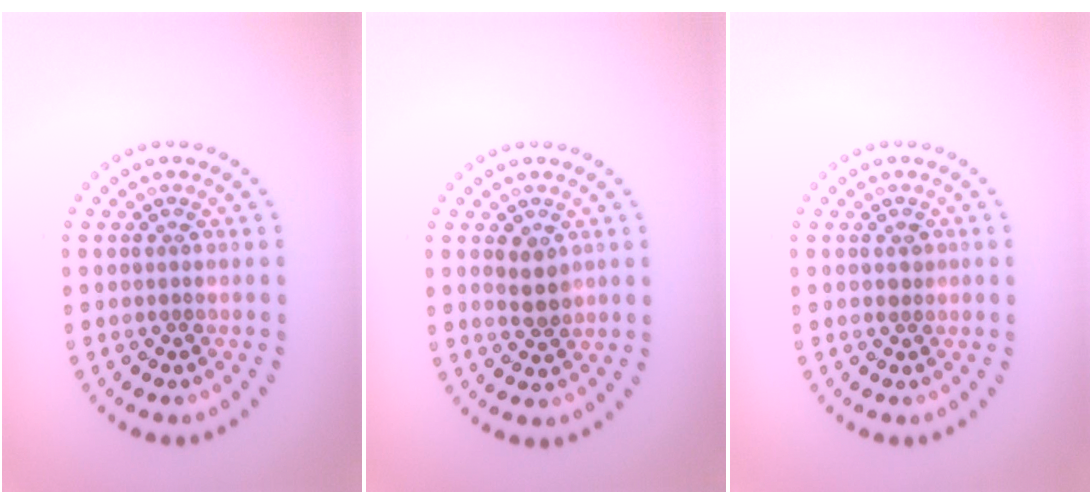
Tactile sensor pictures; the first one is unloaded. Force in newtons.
{"total": 1.7, "press": 1.6, "slide": 0.6}
{"total": 0.9, "press": 0.9, "slide": 0.2}